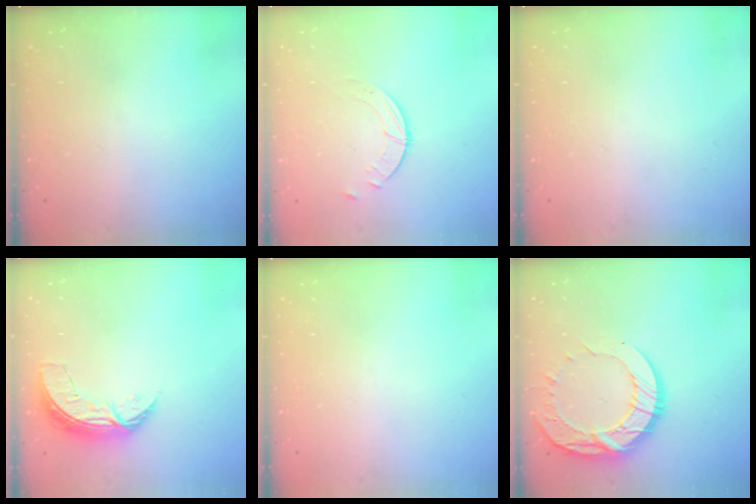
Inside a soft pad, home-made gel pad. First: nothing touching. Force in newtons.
{"total": 2.5, "press": 2.5, "slide": 0.3}
{"total": 0.0}
{"total": 7.3, "press": 7.3, "slide": 0.4}
{"total": 0.0}
{"total": 15.6, "press": 15.6, "slide": 1.2}